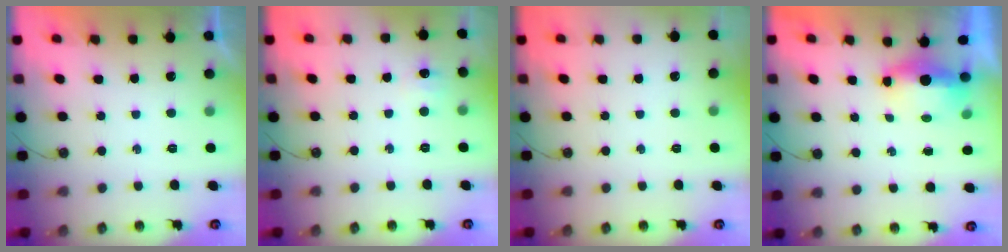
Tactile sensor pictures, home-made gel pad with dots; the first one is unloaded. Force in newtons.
{"total": 4.8, "press": 4.7, "slide": 0.6}
{"total": 0.0}
{"total": 7.1, "press": 5.6, "slide": 4.5}